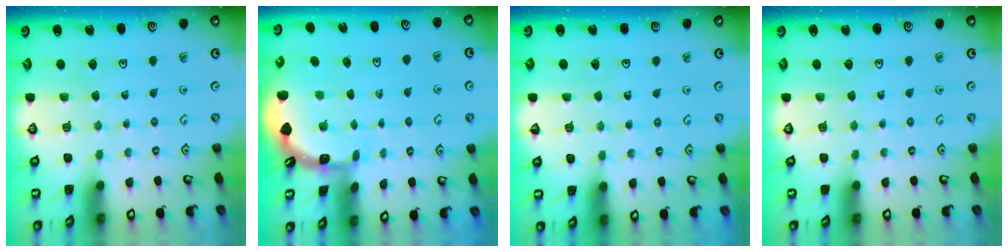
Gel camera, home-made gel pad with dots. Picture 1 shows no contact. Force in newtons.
{"total": 1.8, "press": 1.8, "slide": 0.1}
{"total": 2.3, "press": 2.3, "slide": 0.2}
{"total": 0.0}